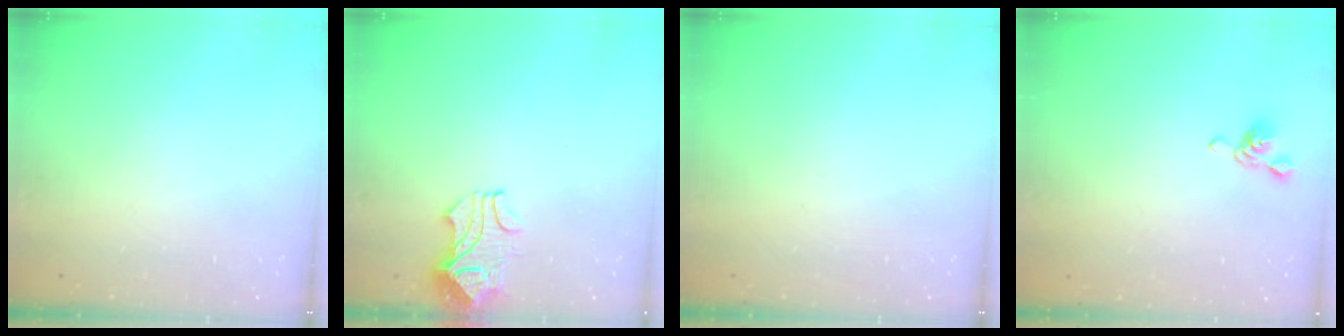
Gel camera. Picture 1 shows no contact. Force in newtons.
{"total": 2.1, "press": 2.0, "slide": 0.7}
{"total": 0.0}
{"total": 5.5, "press": 5.5, "slide": 0.6}